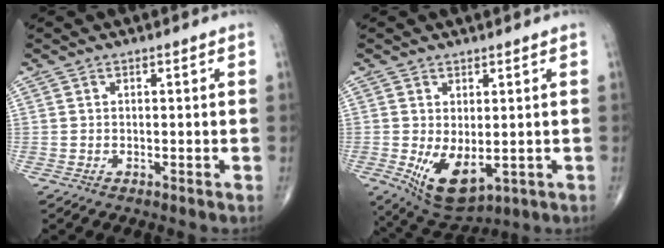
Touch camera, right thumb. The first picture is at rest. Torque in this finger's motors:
{"motor_torque": [0.10, 0.37, 0.63, 0.41, 0.26]}